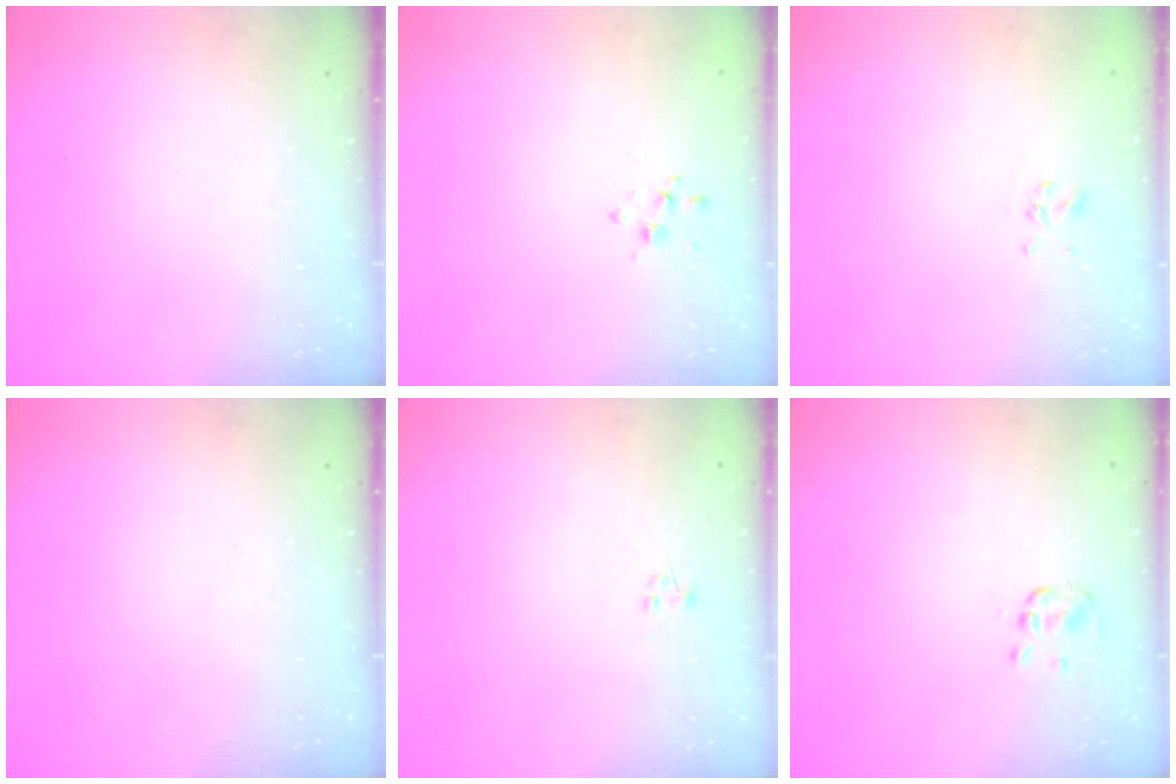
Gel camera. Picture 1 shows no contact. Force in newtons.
{"total": 2.0, "press": 1.9, "slide": 0.7}
{"total": 2.5, "press": 2.3, "slide": 0.9}
{"total": 0.0}
{"total": 0.6, "press": 0.6, "slide": 0.2}
{"total": 2.0, "press": 1.9, "slide": 0.5}